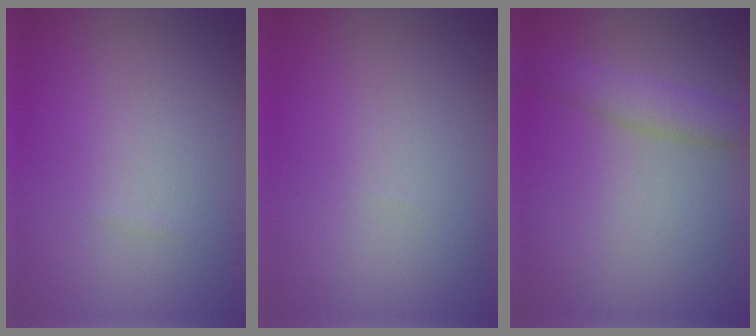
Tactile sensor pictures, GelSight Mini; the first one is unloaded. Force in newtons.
{"total": 0.0}
{"total": 2.9, "press": 2.9, "slide": 0.1}